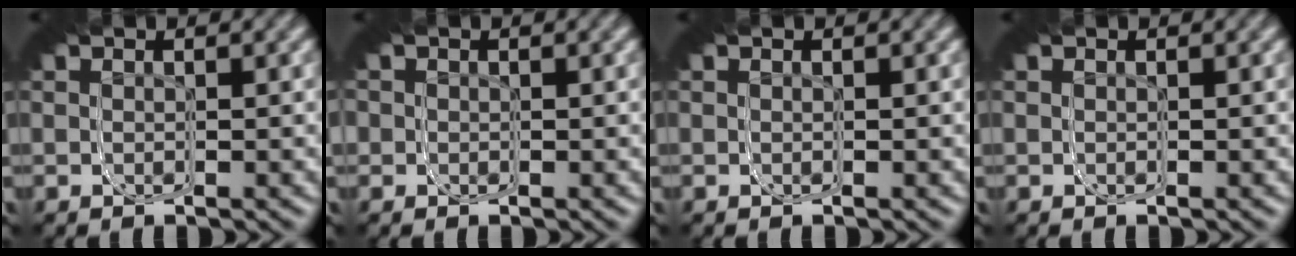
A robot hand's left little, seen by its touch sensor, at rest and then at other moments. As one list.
[{"total": 1.7, "force": [-0.2, 1.6, 0.3], "torque": [-0.006, -0.014, -0.001]}, {"total": 0.0}, {"total": 0.0}]